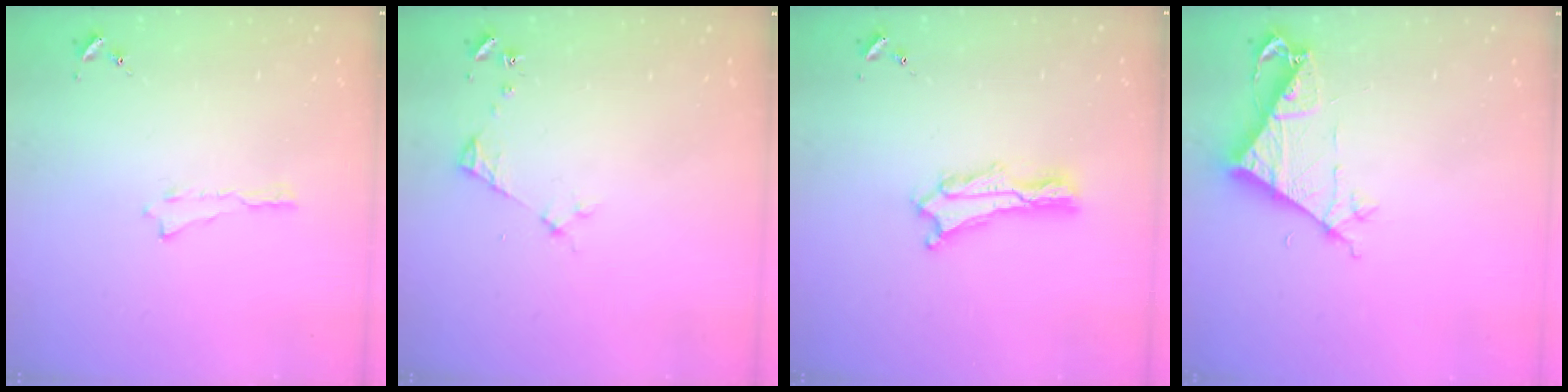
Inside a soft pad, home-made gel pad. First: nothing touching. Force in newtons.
{"total": 3.2, "press": 3.2, "slide": 0.4}
{"total": 2.2, "press": 2.2, "slide": 0.3}
{"total": 6.9, "press": 6.9, "slide": 0.5}